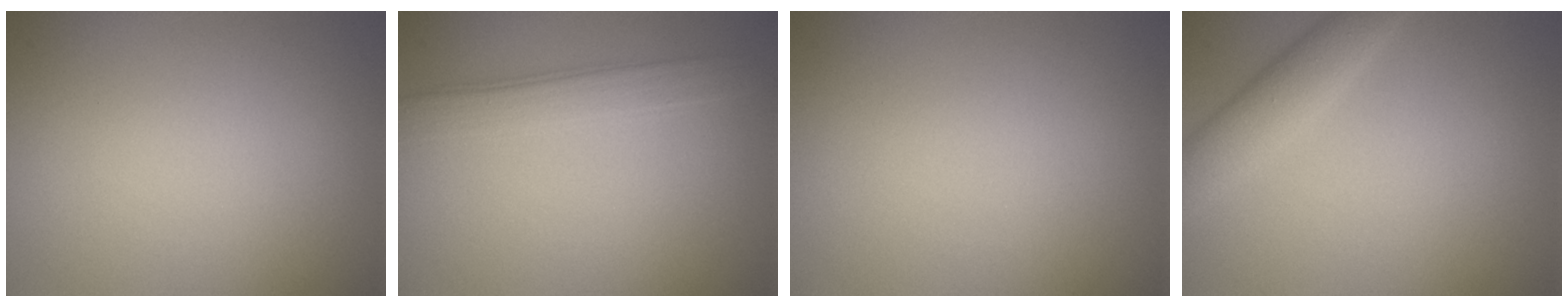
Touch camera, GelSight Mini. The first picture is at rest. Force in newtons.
{"total": 2.4, "press": 2.4, "slide": 0.2}
{"total": 0.0}
{"total": 3.3, "press": 3.3, "slide": 0.1}